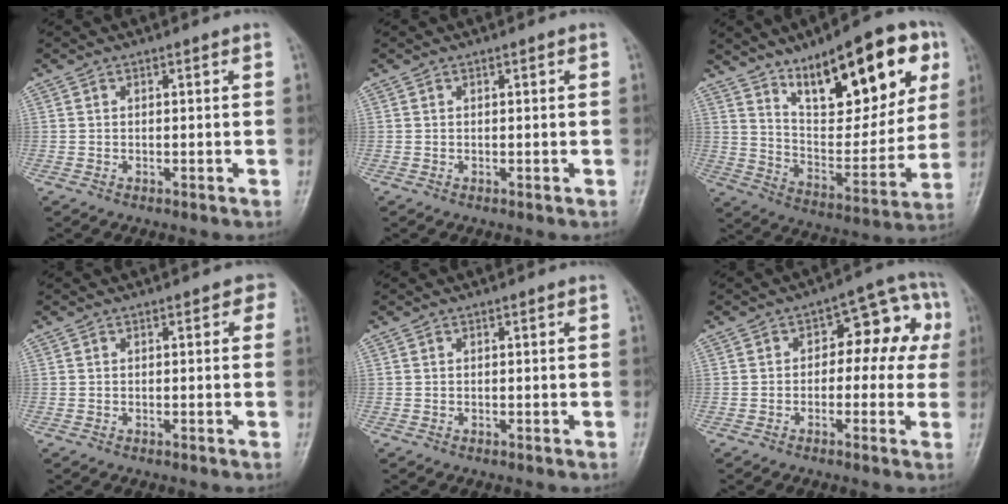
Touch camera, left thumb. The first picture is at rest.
{"total": 0.5, "force": [0.2, 0.2, 0.4], "torque": [-0.004, 0.001, 0.002]}
{"total": 24.3, "force": [12.3, 9.7, 18.6], "torque": [-0.227, -0.036, 0.200]}
{"total": 1.8, "force": [0.5, 1.2, 1.2], "torque": [0.012, 0.005, -0.005]}
{"total": 0.0}
{"total": 11.0, "force": [0.8, 6.6, 8.8], "torque": [-0.058, 0.045, -0.001]}